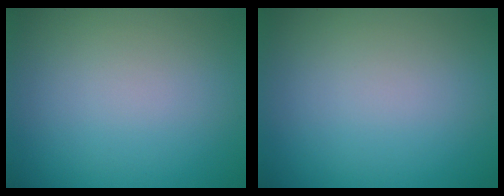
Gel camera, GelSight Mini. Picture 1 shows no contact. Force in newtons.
{"total": 0.0}